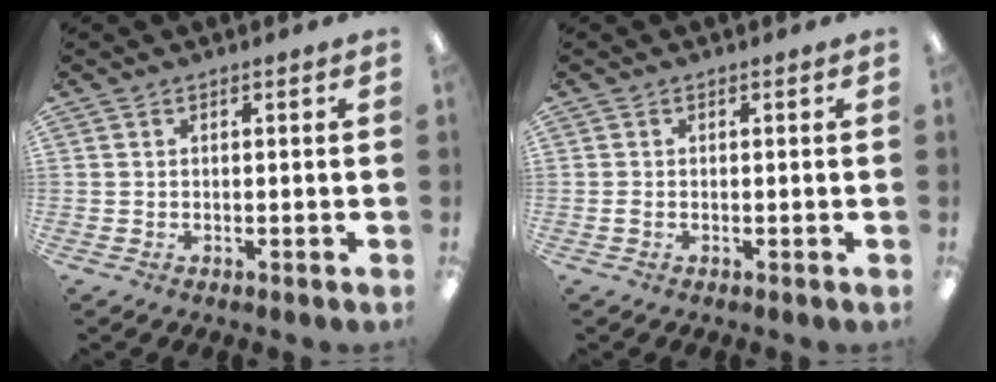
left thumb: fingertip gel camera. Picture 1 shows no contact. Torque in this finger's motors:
{"motor_torque": [-0.02, 0.00, -0.12, -0.14, -0.01]}